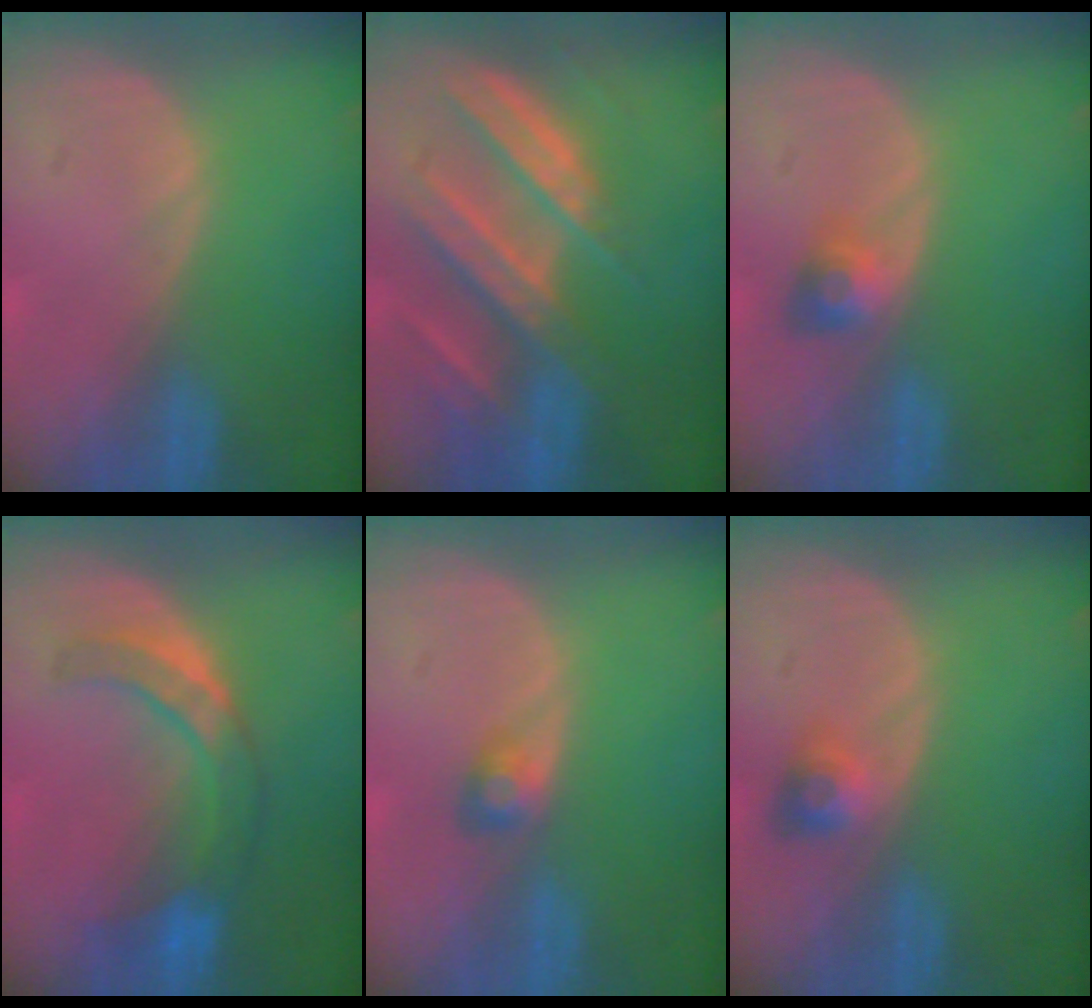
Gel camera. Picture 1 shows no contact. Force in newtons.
{"total": 9.6, "press": 8.5, "slide": 4.5}
{"total": 3.0, "press": 2.6, "slide": 1.3}
{"total": 7.3, "press": 6.8, "slide": 2.7}
{"total": 2.1, "press": 2.1, "slide": 0.2}
{"total": 2.9, "press": 2.7, "slide": 1.2}